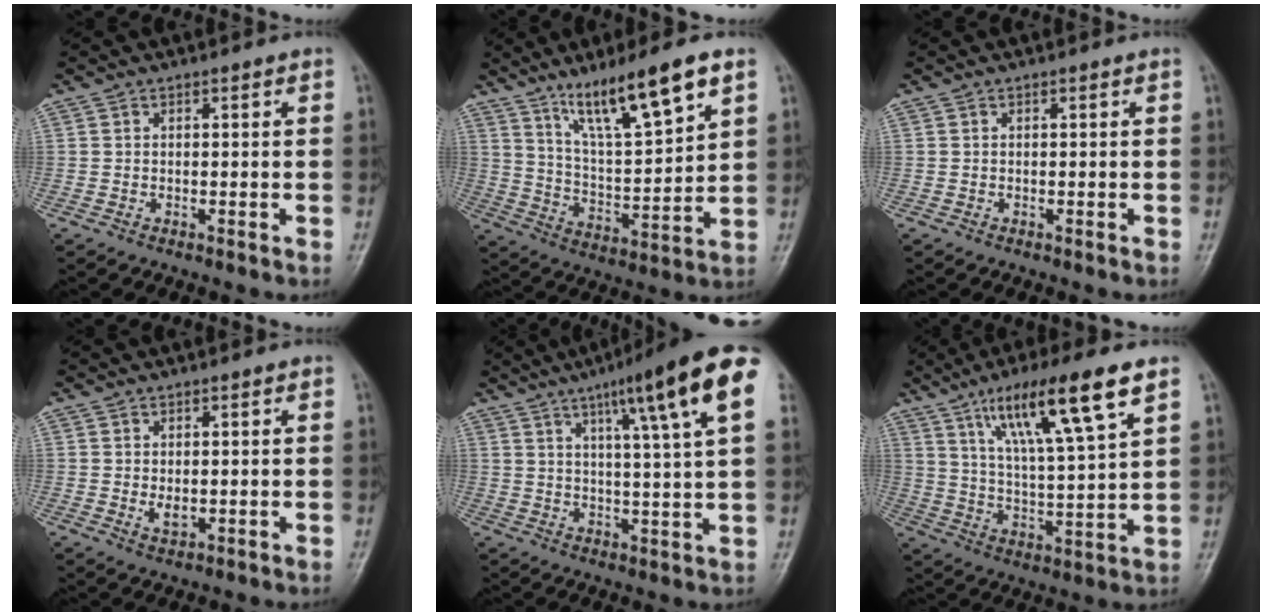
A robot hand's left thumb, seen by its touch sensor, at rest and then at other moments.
{"total": 15.4, "force": [9.5, 2.6, 11.8], "torque": [-0.199, -0.045, 0.179]}
{"total": 0.0}
{"total": 2.2, "force": [-0.1, 1.3, 1.7], "torque": [-0.022, -0.006, 0.006]}
{"total": 17.2, "force": [8.1, 1.4, 15.1], "torque": [-0.211, -0.013, 0.105]}
{"total": 16.6, "force": [9.0, 2.4, 13.8], "torque": [-0.236, -0.029, 0.161]}